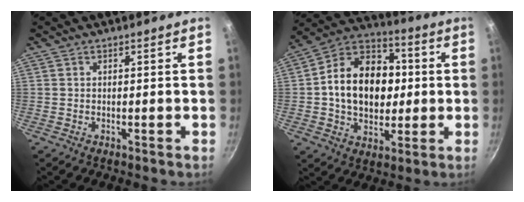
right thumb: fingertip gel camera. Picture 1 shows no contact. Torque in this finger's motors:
{"motor_torque": [-0.08, 0.75, 0.45, 0.39, 0.14]}